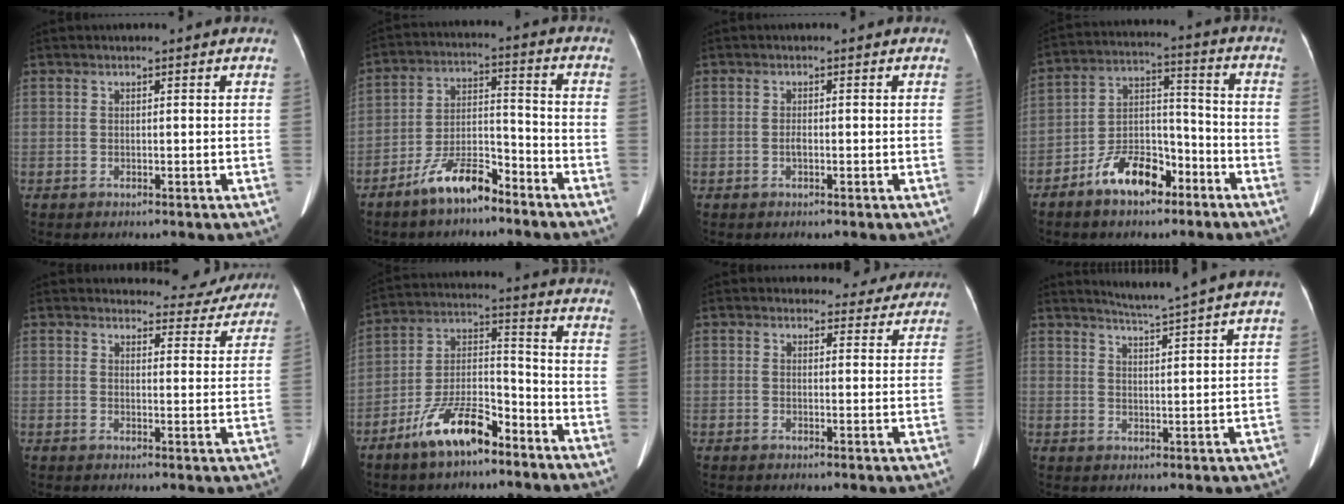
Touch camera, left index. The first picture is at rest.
{"total": 9.0, "force": [-6.9, 2.4, 5.2], "torque": [-0.105, -0.001, -0.128]}
{"total": 0.8, "force": [-0.4, 0.2, 0.7], "torque": [-0.016, -0.001, -0.006]}
{"total": 10.7, "force": [-6.9, 4.9, 6.5], "torque": [-0.129, 0.017, -0.122]}
{"total": 8.2, "force": [7.8, 2.5, 0.1], "torque": [0.020, -0.013, 0.075]}
{"total": 11.9, "force": [-8.0, 3.8, 7.9], "torque": [-0.160, 0.005, -0.147]}
{"total": 5.4, "force": [4.9, 2.3, -0.3], "torque": [0.020, -0.005, 0.039]}
{"total": 7.7, "force": [6.9, -2.0, 2.7], "torque": [-0.048, -0.008, 0.097]}